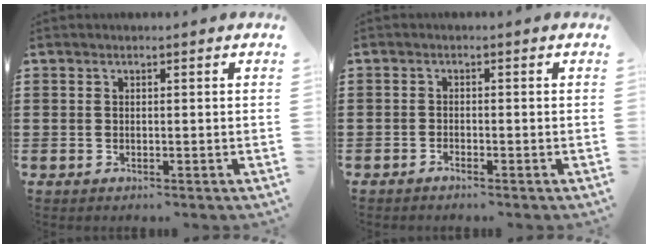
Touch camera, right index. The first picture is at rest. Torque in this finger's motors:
{"motor_torque": [0.40, 0.54, 0.01, -0.02]}